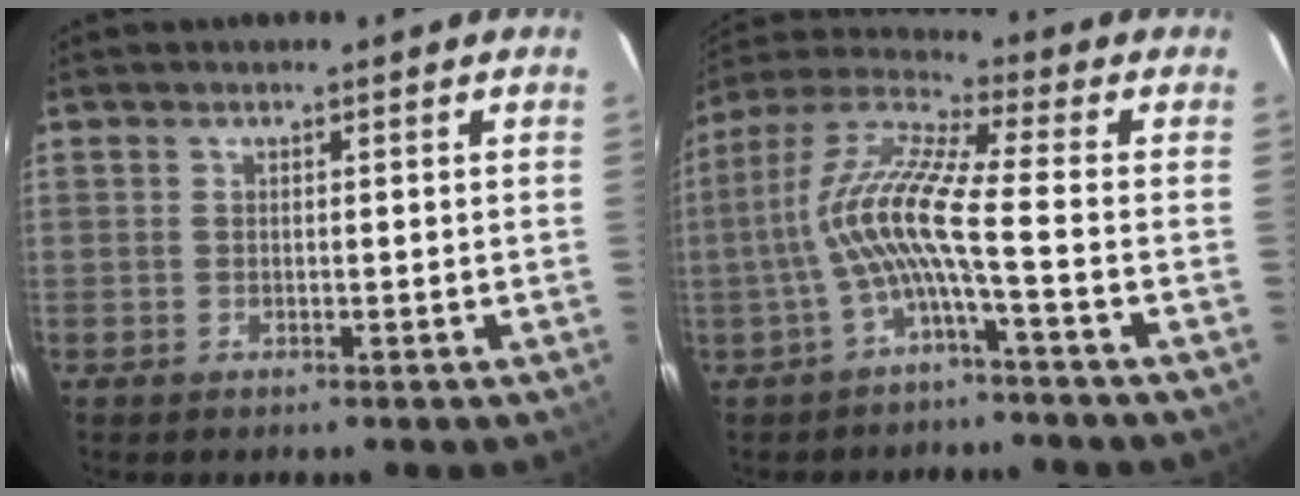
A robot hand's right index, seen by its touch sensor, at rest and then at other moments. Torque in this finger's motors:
{"motor_torque": [1.16, -0.47, 0.96, 0.21]}